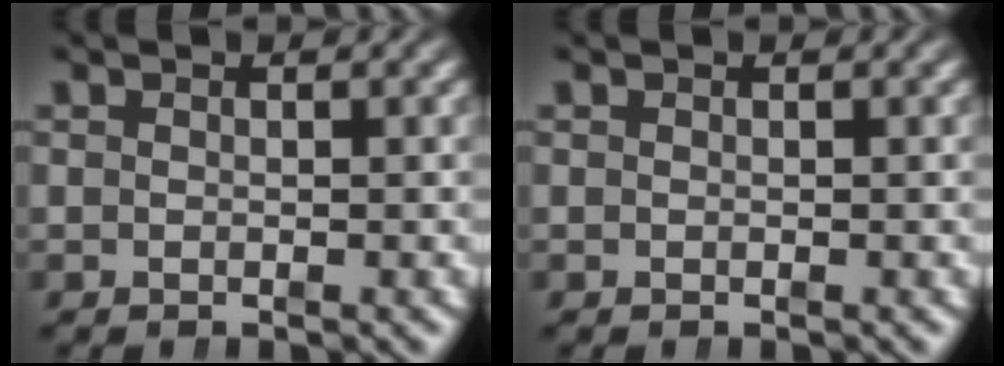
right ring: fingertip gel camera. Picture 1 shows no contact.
{"total": 0.0}